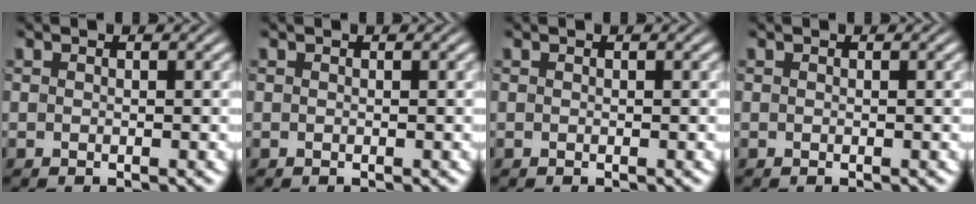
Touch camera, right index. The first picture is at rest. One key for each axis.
{"total": 0.0}
{"total": 0.0}
{"total": 0.0}